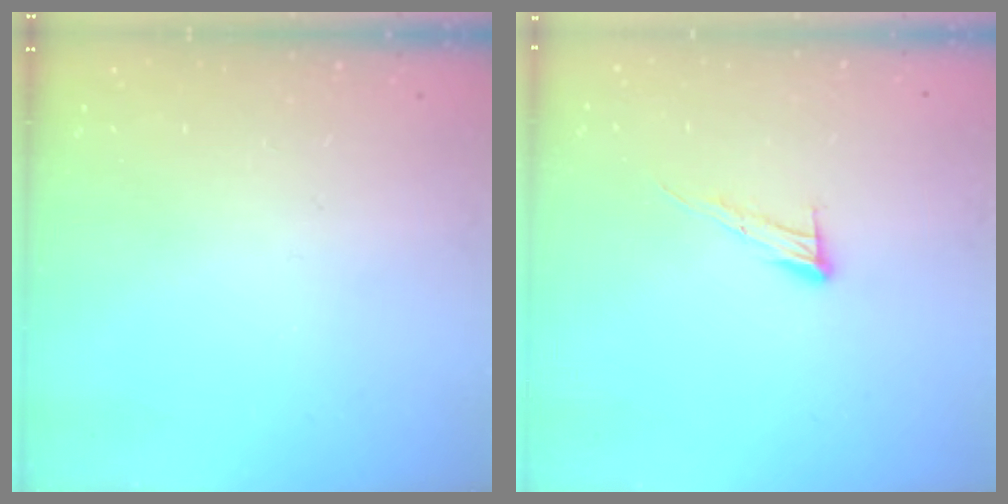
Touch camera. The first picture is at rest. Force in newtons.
{"total": 8.4, "press": 8.4, "slide": 0.4}